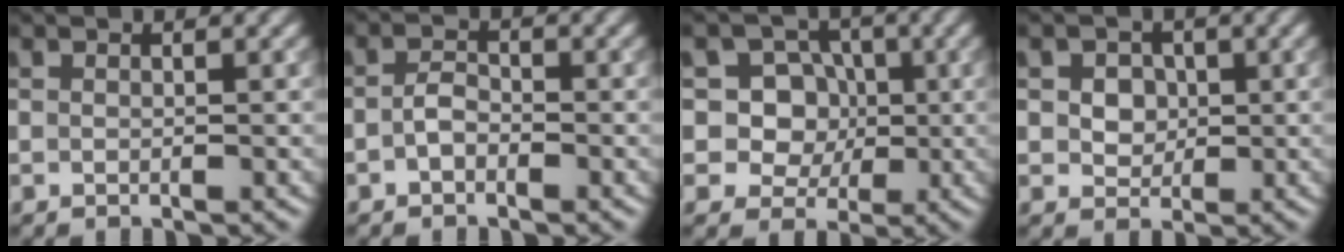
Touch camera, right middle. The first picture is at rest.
{"total": 1.6, "force": [-0.6, 0.9, 1.1], "torque": [-0.023, 0.004, -0.016]}
{"total": 8.2, "force": [2.0, 7.3, 3.2], "torque": [-0.049, 0.029, 0.019]}
{"total": 3.5, "force": [0.9, 2.8, 1.9], "torque": [-0.023, 0.012, 0.006]}